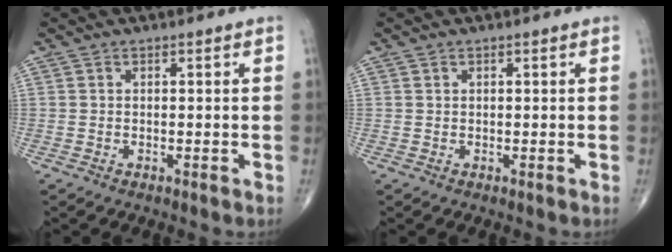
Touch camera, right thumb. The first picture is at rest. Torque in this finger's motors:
{"motor_torque": [-0.37, 0.15, -0.23, -0.24, -0.02]}